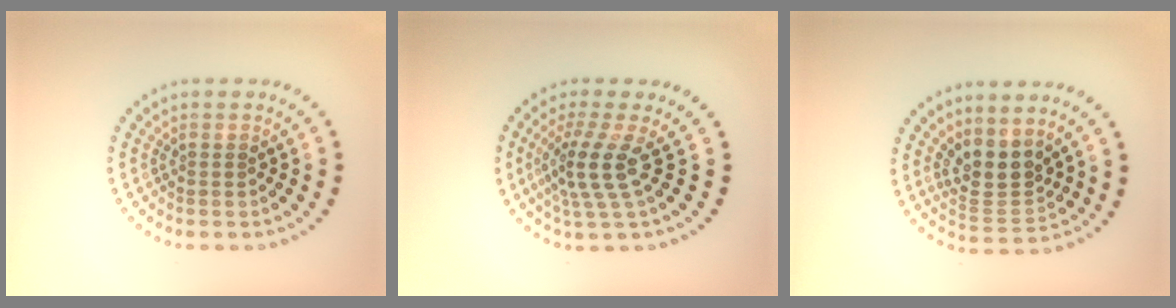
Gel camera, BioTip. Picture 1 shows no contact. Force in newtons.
{"total": 3.6, "press": 2.6, "slide": 2.4}
{"total": 3.4, "press": 2.8, "slide": 1.8}